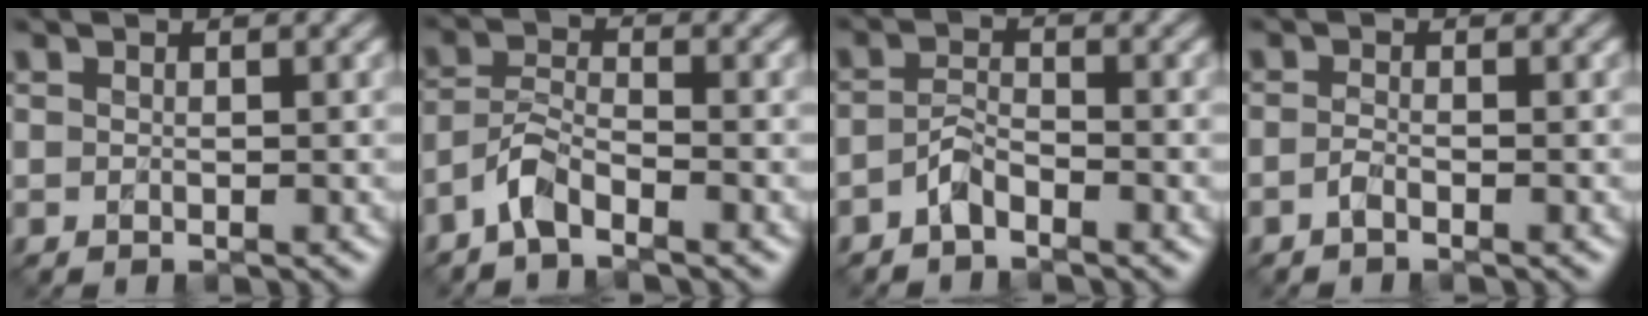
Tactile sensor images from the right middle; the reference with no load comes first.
{"total": 3.0, "force": [-2.3, 0.8, 1.8], "torque": [-0.037, 0.008, -0.053]}
{"total": 2.0, "force": [-1.5, 0.7, 1.1], "torque": [-0.024, 0.006, -0.034]}
{"total": 1.0, "force": [-0.7, 0.2, 0.7], "torque": [-0.016, 0.001, -0.016]}